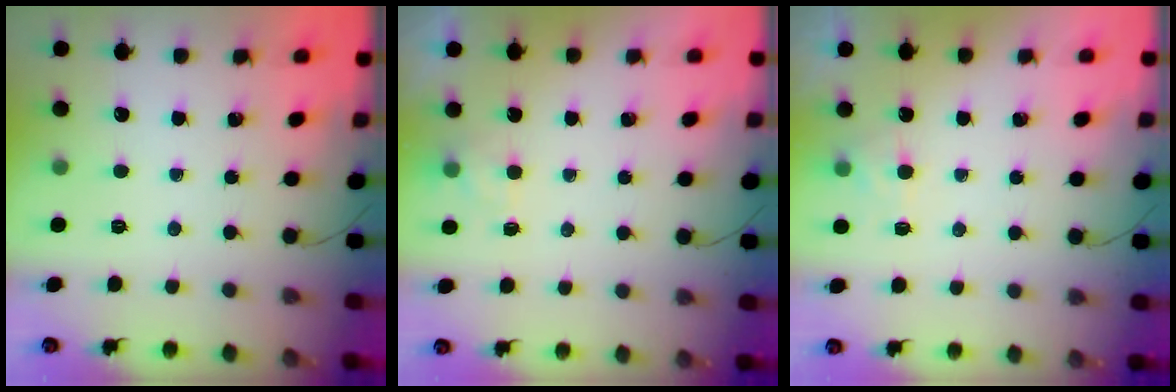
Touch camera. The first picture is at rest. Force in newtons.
{"total": 2.0, "press": 1.5, "slide": 1.3}
{"total": 6.3, "press": 6.1, "slide": 1.6}